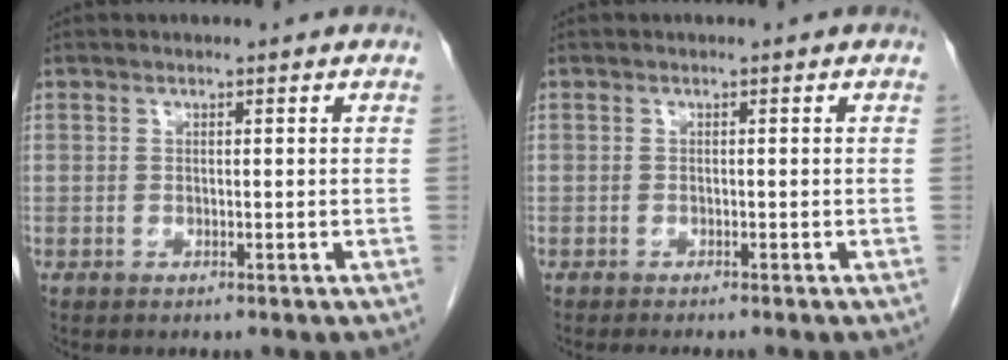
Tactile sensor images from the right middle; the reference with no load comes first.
{"total": 2.4, "force": [-2.1, 0.3, 1.2], "torque": [-0.015, -0.004, -0.026]}